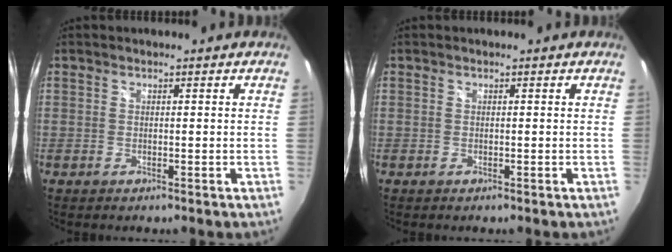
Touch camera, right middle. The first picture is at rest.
{"total": 0.0}